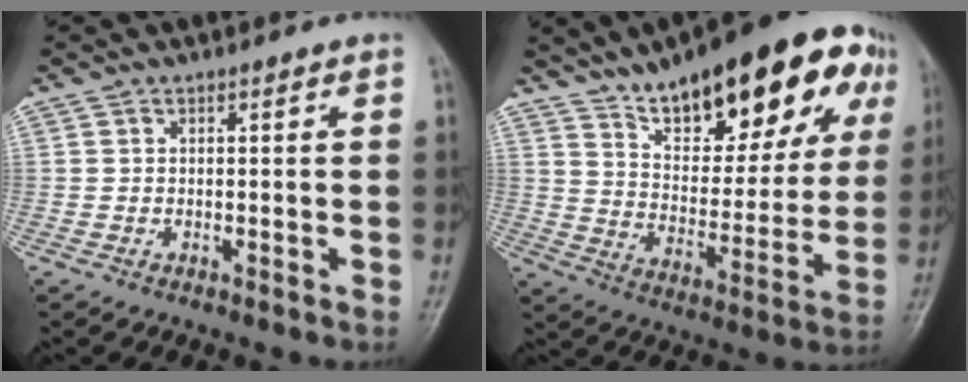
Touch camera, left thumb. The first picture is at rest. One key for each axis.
{"total": 25.3, "fx": 14.8, "fy": 10.3, "fz": 17.8, "tx": -0.209, "ty": -0.035, "tz": 0.226}